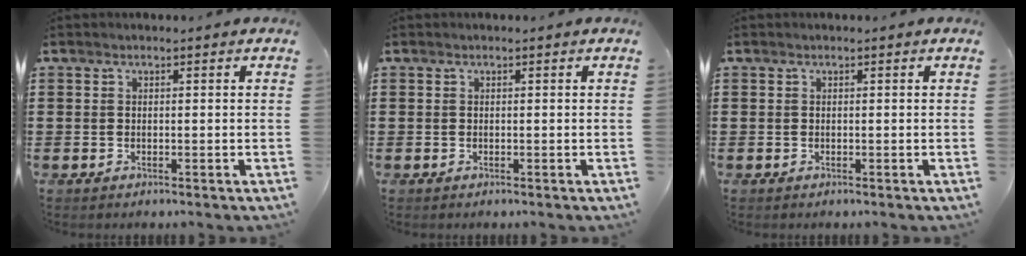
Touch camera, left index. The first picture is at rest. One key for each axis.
{"total": 0.0}
{"total": 0.0}